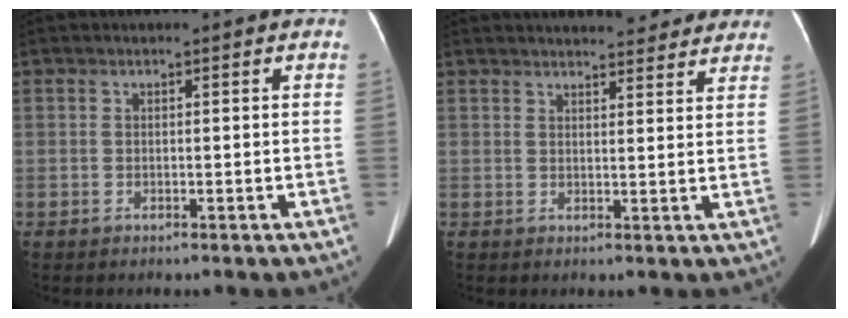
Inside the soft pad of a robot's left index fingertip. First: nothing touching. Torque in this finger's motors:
{"motor_torque": [0.63, -0.82, 0.07, 0.04]}